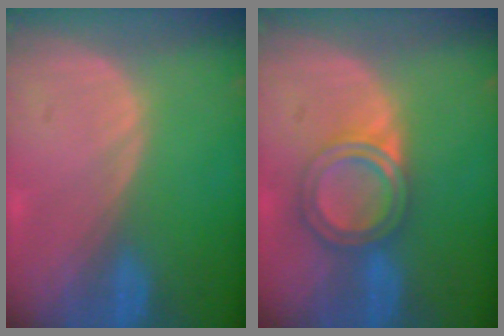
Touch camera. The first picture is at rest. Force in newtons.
{"total": 5.9, "press": 5.4, "slide": 2.3}